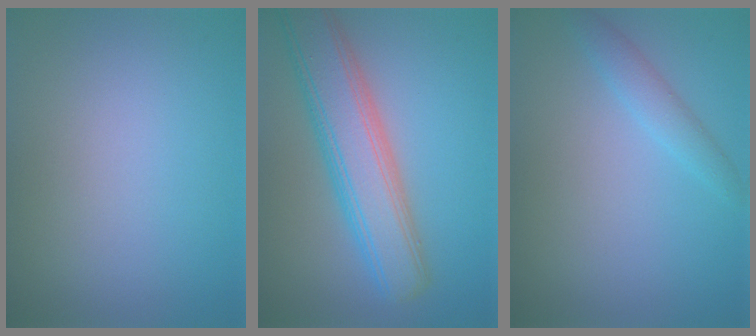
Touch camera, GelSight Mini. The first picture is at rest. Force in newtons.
{"total": 7.3, "press": 7.3, "slide": 0.4}
{"total": 1.8, "press": 1.8, "slide": 0.1}